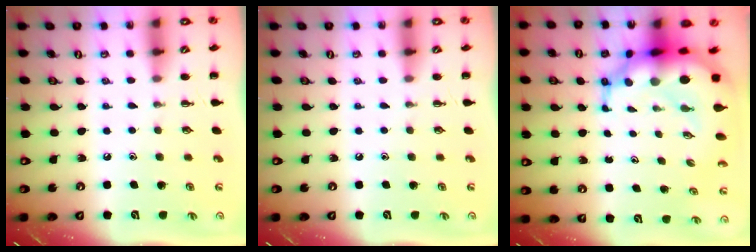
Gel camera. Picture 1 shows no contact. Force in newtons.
{"total": 0.0}
{"total": 13.0, "press": 12.6, "slide": 3.4}